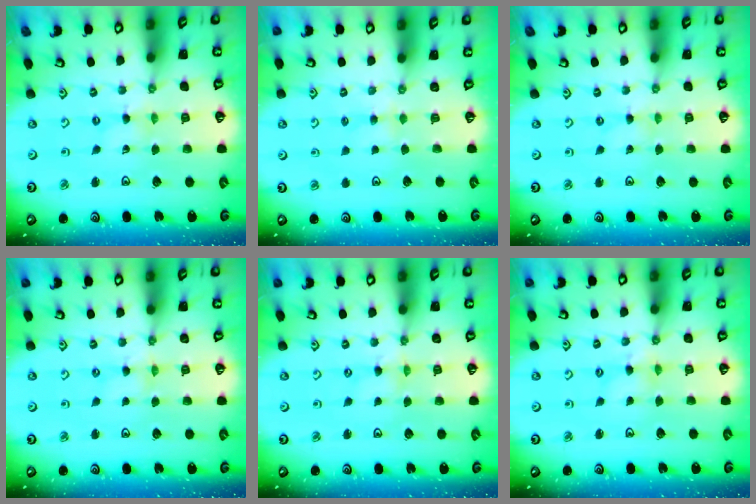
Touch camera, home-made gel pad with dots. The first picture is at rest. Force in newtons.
{"total": 2.1, "press": 2.1, "slide": 0.4}
{"total": 0.6, "press": 0.6, "slide": 0.2}
{"total": 1.7, "press": 1.7, "slide": 0.2}
{"total": 1.1, "press": 1.1, "slide": 0.1}
{"total": 2.5, "press": 2.5, "slide": 0.3}